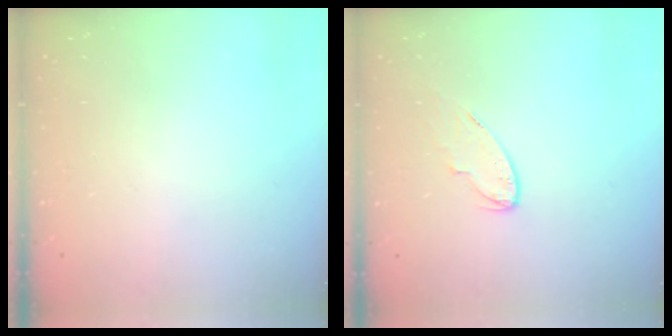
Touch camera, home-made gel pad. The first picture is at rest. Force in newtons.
{"total": 5.3, "press": 5.3, "slide": 0.3}